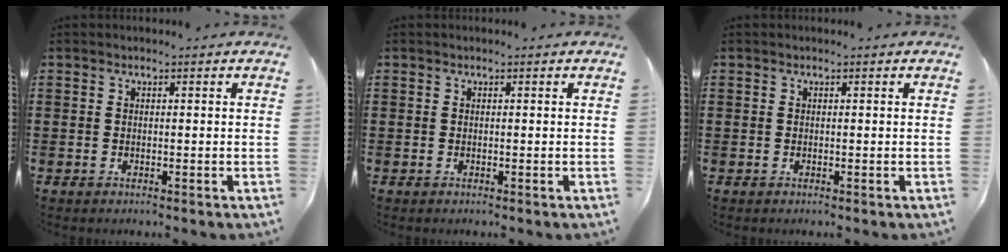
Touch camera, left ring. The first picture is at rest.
{"total": 0.0}
{"total": 0.0}